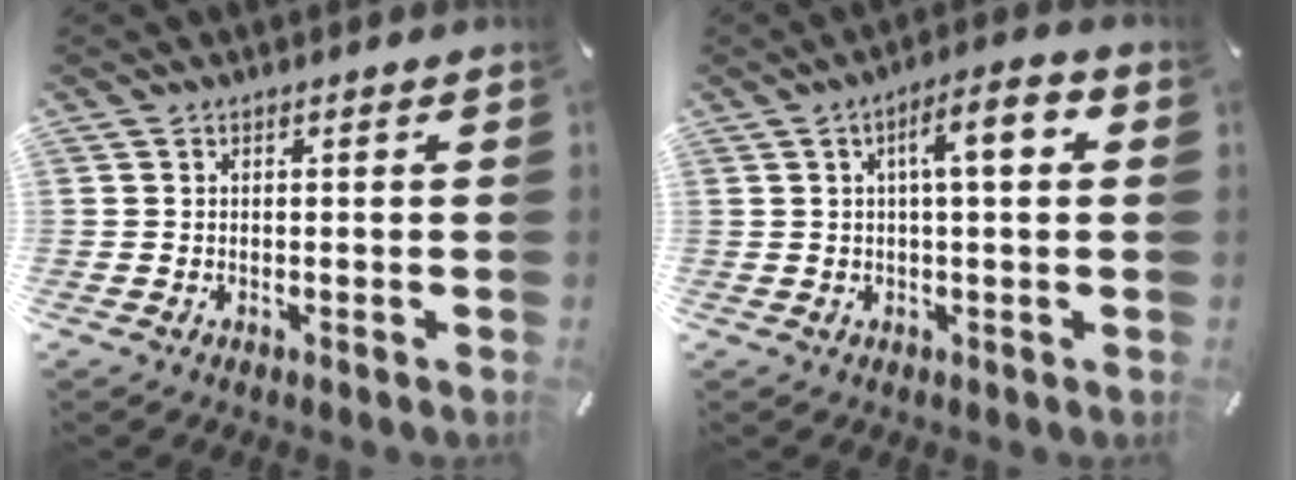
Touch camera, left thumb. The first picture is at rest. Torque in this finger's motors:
{"motor_torque": [1.41, 1.36, 0.91, -0.33, 0.09]}